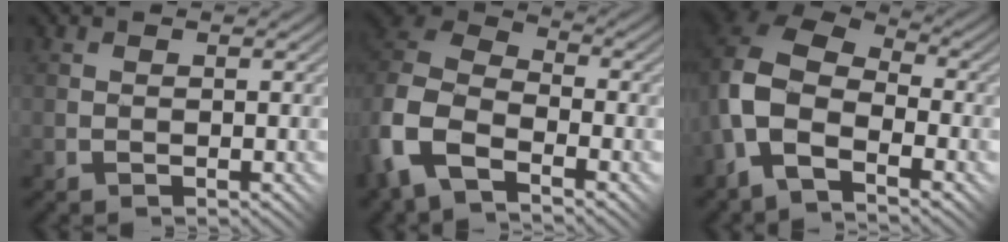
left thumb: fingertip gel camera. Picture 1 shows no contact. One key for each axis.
{"total": 10.7, "fx": -4.7, "fy": 6.9, "fz": 6.7, "tx": -0.159, "ty": -0.030, "tz": -0.094}
{"total": 11.9, "fx": -3.9, "fy": 7.4, "fz": 8.4, "tx": -0.195, "ty": -0.024, "tz": -0.067}